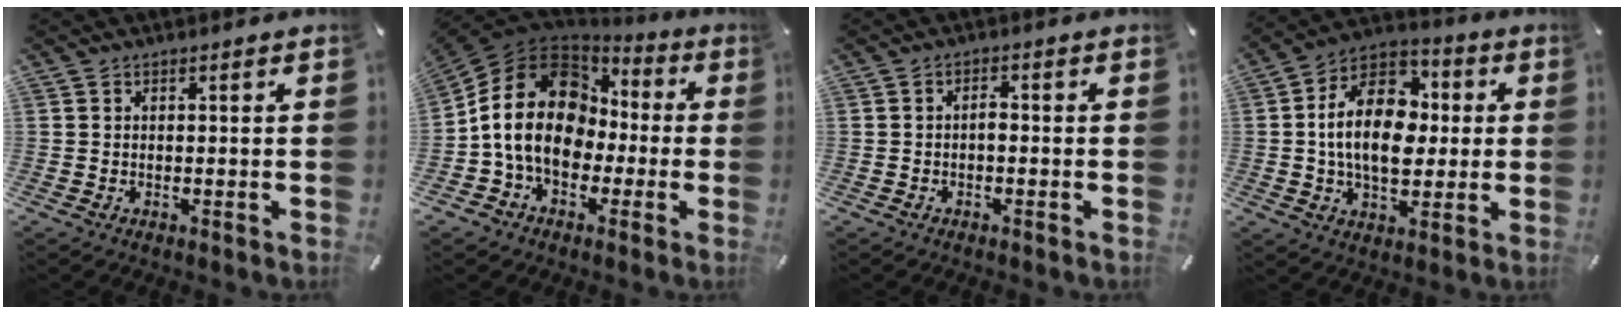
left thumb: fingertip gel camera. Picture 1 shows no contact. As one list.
[{"total": 19.1, "force": [-0.7, 15.3, 11.4], "torque": [-0.236, 0.022, -0.010]}, {"total": 1.8, "force": [-0.7, 0.8, 1.4], "torque": [-0.029, 0.005, -0.015]}, {"total": 17.2, "force": [0.3, 11.9, 12.4], "torque": [-0.235, 0.006, 0.002]}]